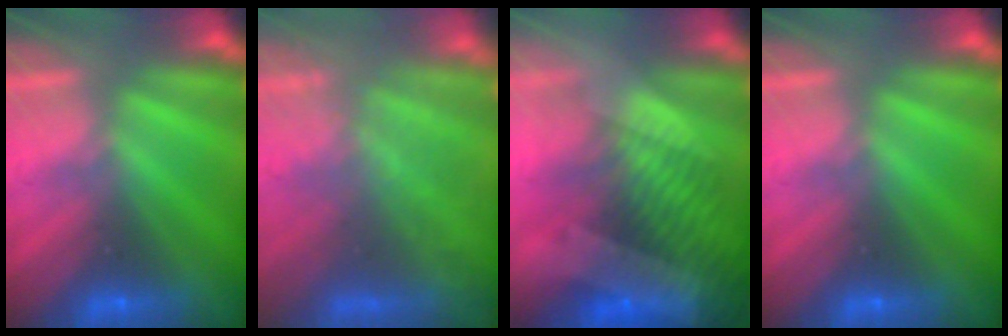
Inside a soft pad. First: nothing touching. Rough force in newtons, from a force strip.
{"total": 9.0}
{"total": 8.1}
{"total": 0.0}